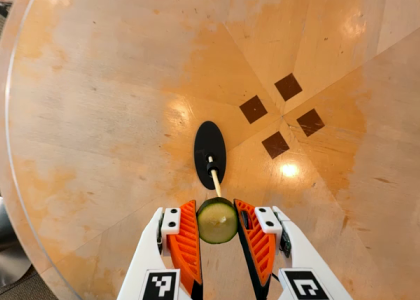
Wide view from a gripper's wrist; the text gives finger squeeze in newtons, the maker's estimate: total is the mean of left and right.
{"total": 8.1, "left": 8.2, "right": 8.0}